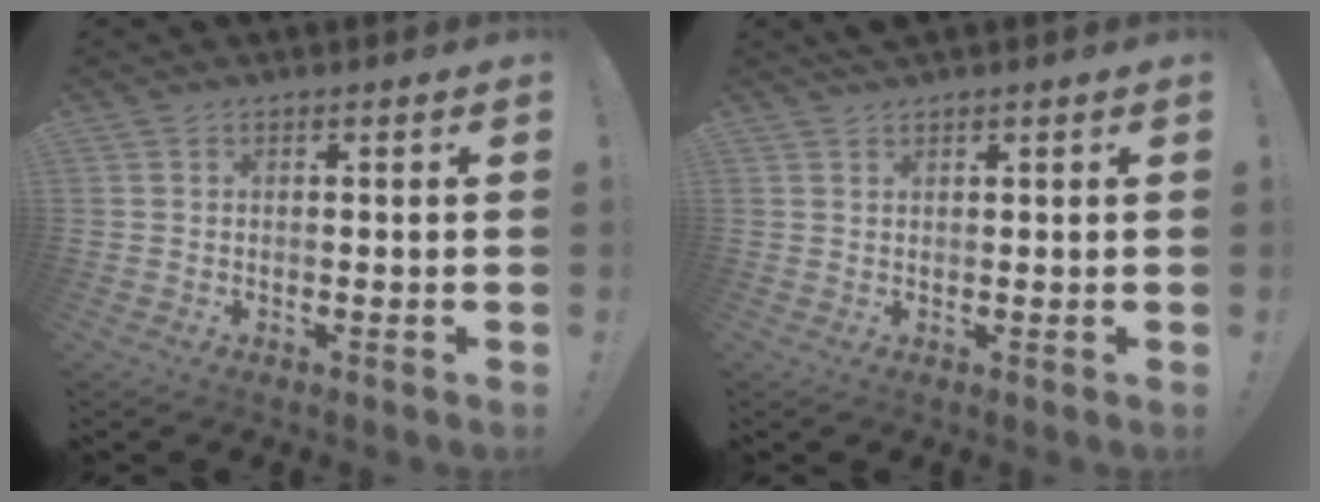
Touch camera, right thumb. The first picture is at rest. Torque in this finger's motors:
{"motor_torque": [-0.62, 0.04, -0.08, 0.06, -0.04]}